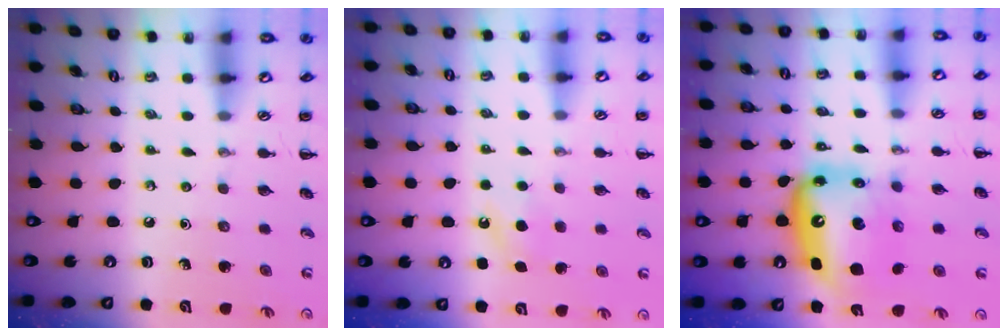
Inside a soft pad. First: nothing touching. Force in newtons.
{"total": 5.6, "press": 5.4, "slide": 1.6}
{"total": 14.2, "press": 13.7, "slide": 3.9}